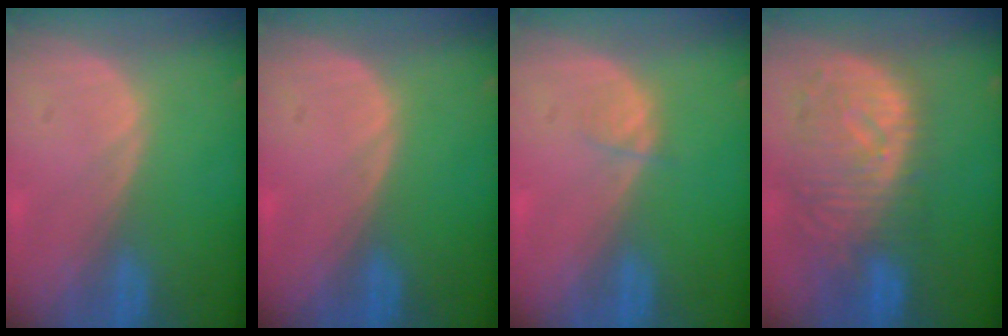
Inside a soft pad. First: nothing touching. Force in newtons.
{"total": 0.0}
{"total": 1.2, "press": 1.2, "slide": 0.2}
{"total": 10.9, "press": 9.6, "slide": 5.1}